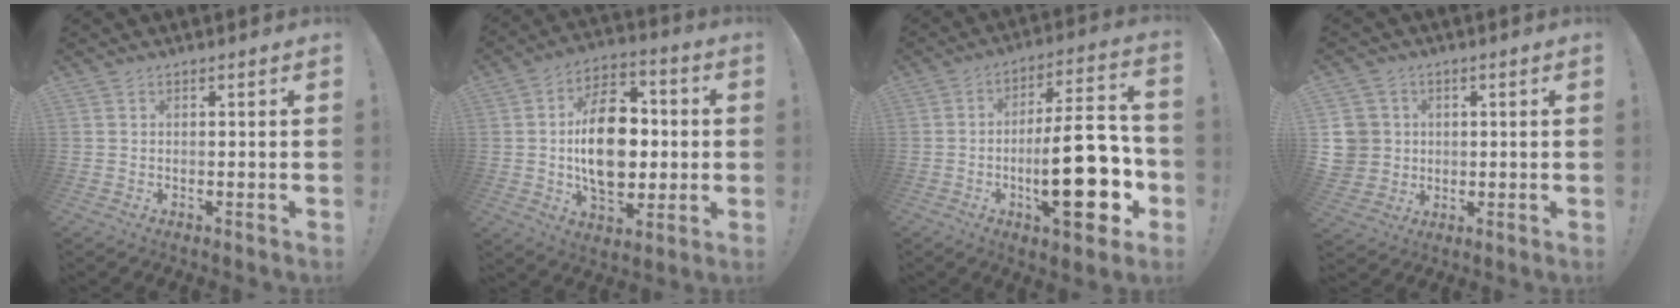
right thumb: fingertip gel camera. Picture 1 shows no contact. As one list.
[{"total": 20.2, "force": [-0.5, 13.1, 15.4], "torque": [-0.257, 0.002, -0.008]}, {"total": 24.5, "force": [-5.4, 7.9, 22.5], "torque": [-0.347, 0.016, -0.082]}, {"total": 8.4, "force": [1.1, 8.1, 2.1], "torque": [-0.045, -0.003, 0.025]}]